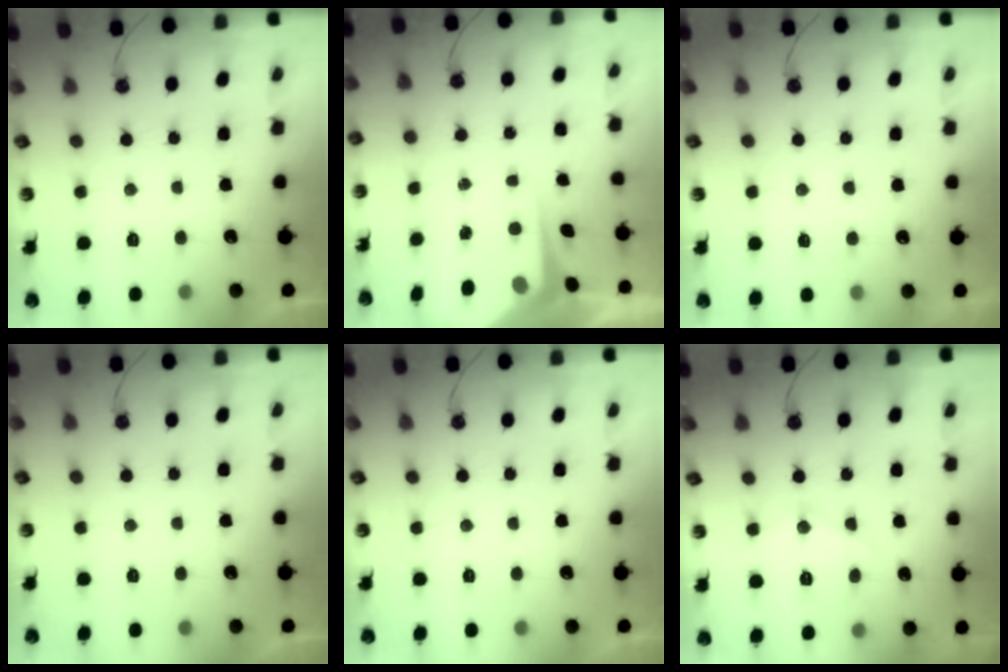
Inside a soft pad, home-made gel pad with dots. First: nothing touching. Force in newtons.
{"total": 5.7, "press": 5.7, "slide": 0.1}
{"total": 2.9, "press": 2.9, "slide": 0.5}
{"total": 0.0}
{"total": 0.0}
{"total": 11.3, "press": 11.3, "slide": 1.1}